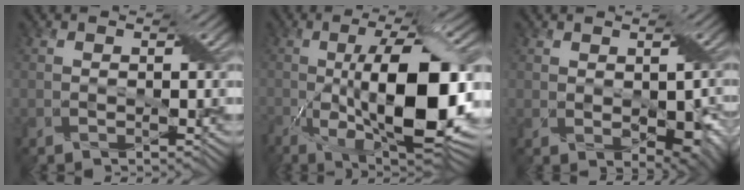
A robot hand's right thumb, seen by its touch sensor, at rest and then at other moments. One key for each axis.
{"total": 17.1, "fx": -2.8, "fy": 6.1, "fz": 15.7, "tx": -0.261, "ty": -0.009, "tz": -0.047}
{"total": 4.8, "fx": -0.2, "fy": 2.7, "fz": 3.9, "tx": -0.067, "ty": -0.014, "tz": 0.011}